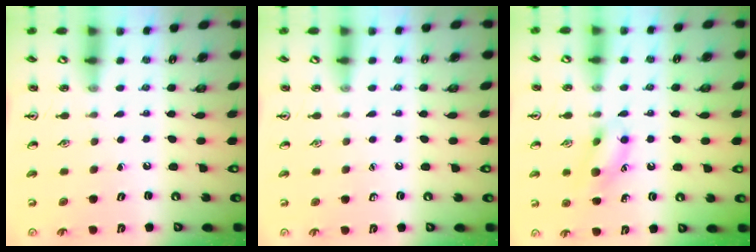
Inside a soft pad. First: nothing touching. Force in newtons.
{"total": 0.0}
{"total": 11.1, "press": 11.0, "slide": 1.2}